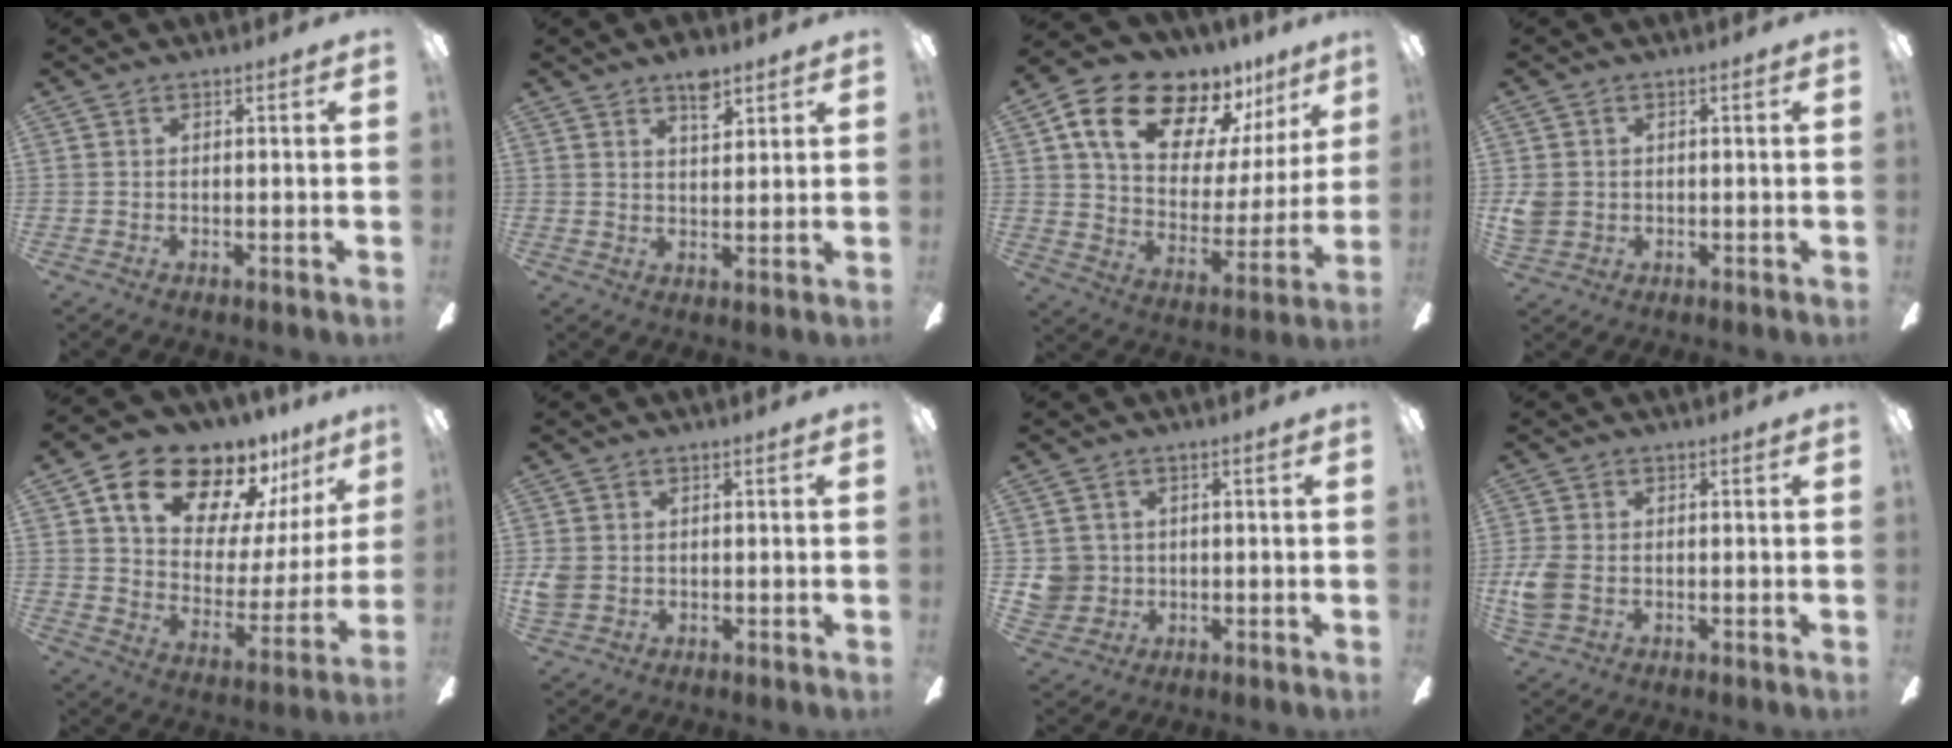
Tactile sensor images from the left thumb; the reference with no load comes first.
{"total": 6.6, "force": [4.6, 2.9, 3.7], "torque": [-0.042, -0.024, 0.077]}
{"total": 18.5, "force": [13.0, 9.6, 9.0], "torque": [-0.157, -0.082, 0.231]}
{"total": 3.6, "force": [0.1, 3.4, 1.3], "torque": [-0.019, 0.006, 0.004]}
{"total": 18.9, "force": [14.6, 9.0, 7.9], "torque": [-0.139, -0.102, 0.256]}
{"total": 3.5, "force": [-0.1, 3.1, 1.5], "torque": [-0.035, 0.006, -0.001]}
{"total": 5.5, "force": [0.4, 5.4, 1.1], "torque": [-0.025, 0.007, 0.011]}
{"total": 5.7, "force": [-0.9, 4.0, 3.9], "torque": [-0.089, 0.005, -0.017]}